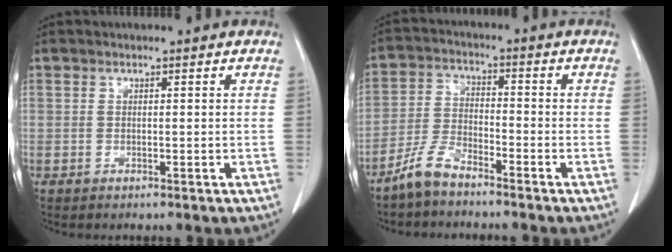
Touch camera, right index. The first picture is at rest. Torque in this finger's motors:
{"motor_torque": [-0.02, -0.13, -0.22, -0.21]}